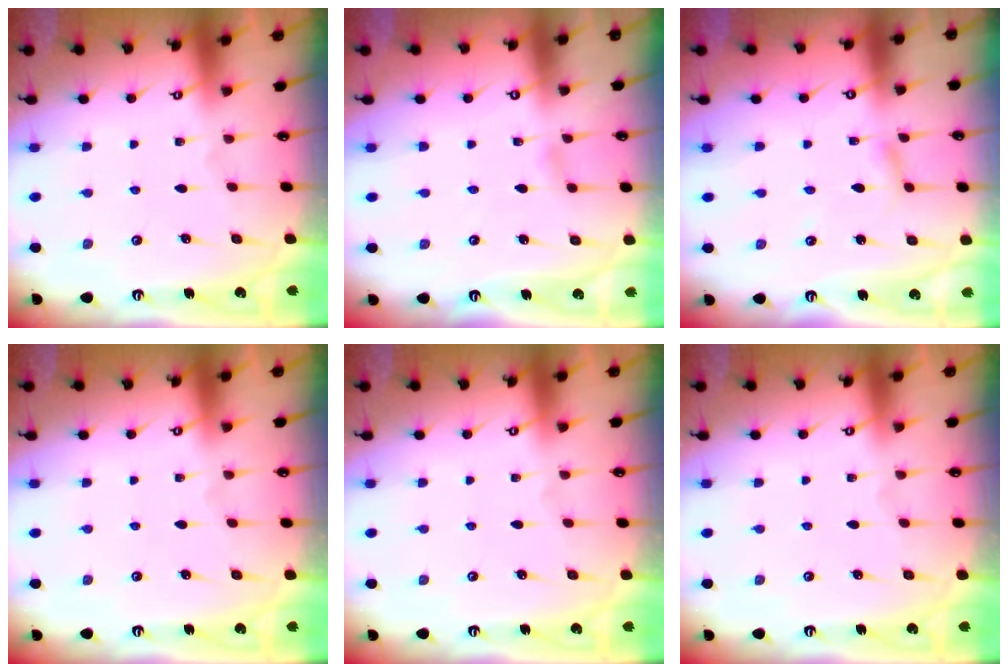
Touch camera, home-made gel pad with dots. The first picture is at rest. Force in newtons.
{"total": 3.2, "press": 3.2, "slide": 0.3}
{"total": 2.4, "press": 2.4, "slide": 0.2}
{"total": 0.0}
{"total": 0.0}
{"total": 0.0}